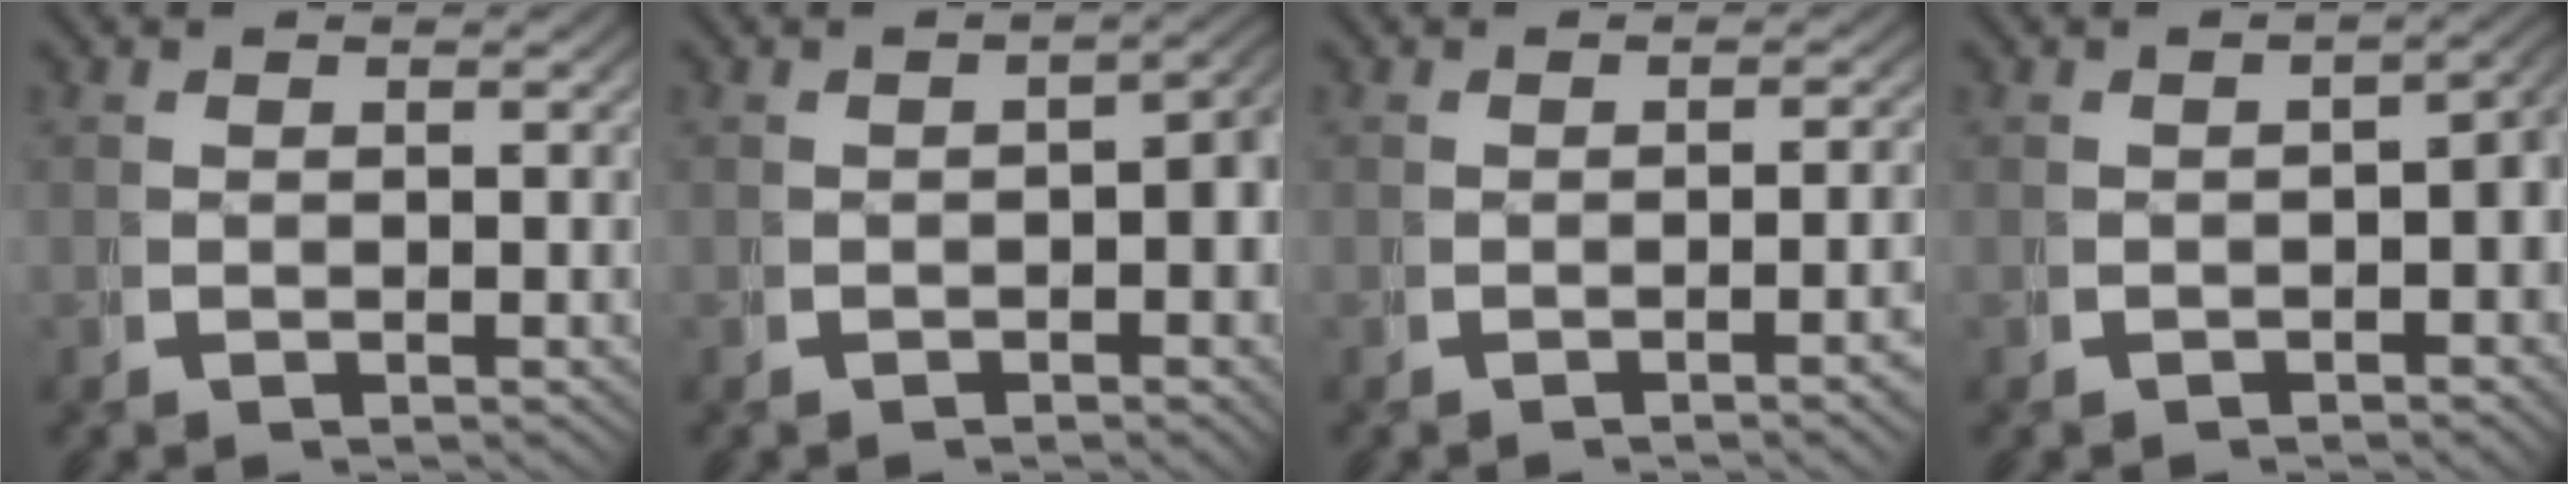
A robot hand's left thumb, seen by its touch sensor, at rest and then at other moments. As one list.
[{"total": 3.8, "force": [-0.9, 2.1, 3.0], "torque": [-0.035, -0.009, -0.009]}, {"total": 2.4, "force": [-0.8, 0.1, 2.2], "torque": [-0.031, 0.007, -0.016]}, {"total": 3.6, "force": [-1.1, 2.0, 2.7], "torque": [-0.033, -0.011, -0.011]}]